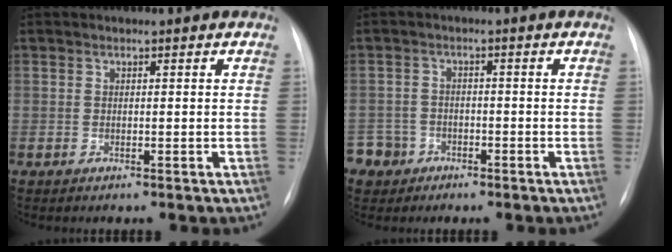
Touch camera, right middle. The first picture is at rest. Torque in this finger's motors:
{"motor_torque": [0.86, -0.82, 0.17, 0.05]}